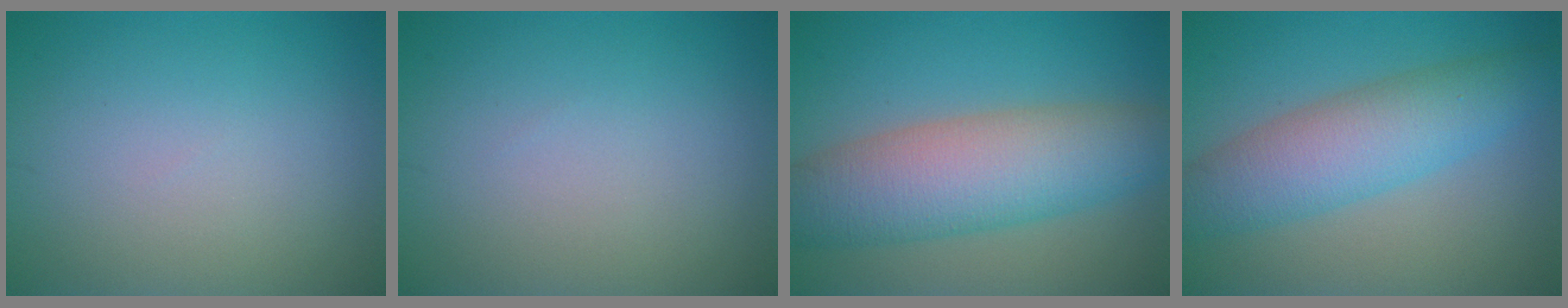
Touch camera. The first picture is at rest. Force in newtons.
{"total": 0.0}
{"total": 8.8, "press": 8.8, "slide": 0.4}
{"total": 6.5, "press": 6.5, "slide": 0.0}